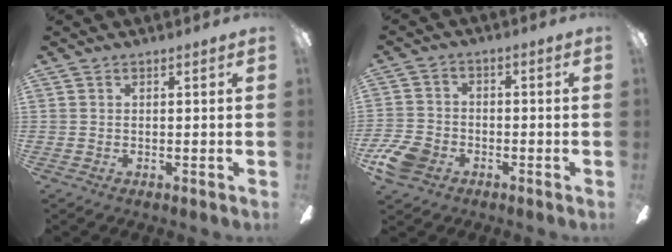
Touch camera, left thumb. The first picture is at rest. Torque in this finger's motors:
{"motor_torque": [-0.38, 0.39, 0.03, 0.02, 0.03]}